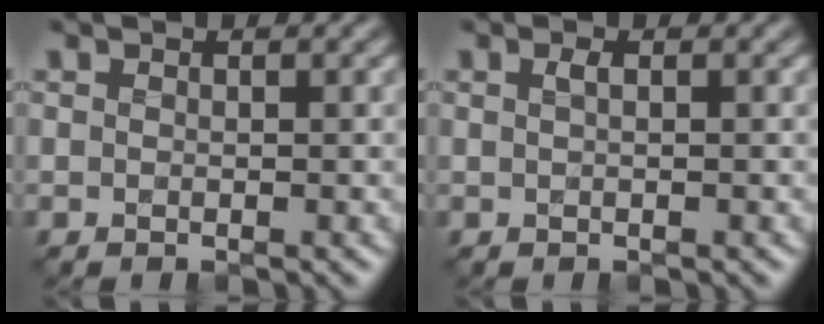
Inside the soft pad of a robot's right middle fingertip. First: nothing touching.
{"total": 0.7, "force": [0.2, 0.2, 0.6], "torque": [-0.014, -0.001, 0.004]}